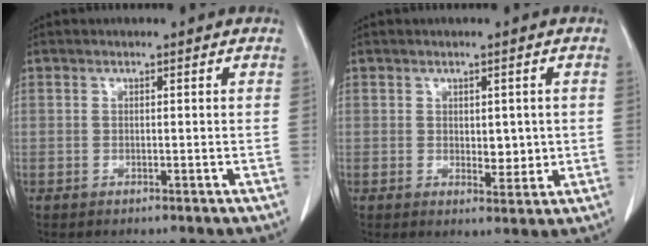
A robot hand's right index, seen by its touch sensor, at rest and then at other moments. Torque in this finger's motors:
{"motor_torque": [0.06, 0.15, 0.07, 0.02]}